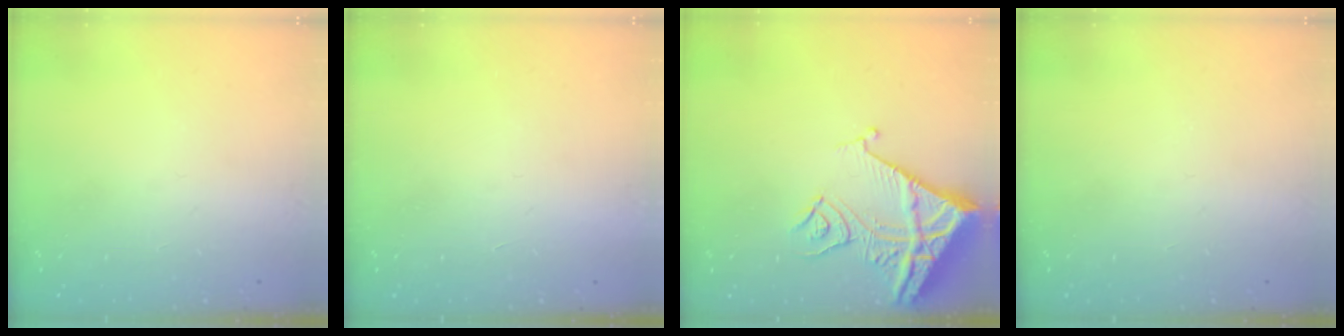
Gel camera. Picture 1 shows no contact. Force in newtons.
{"total": 1.5, "press": 1.5, "slide": 0.1}
{"total": 13.5, "press": 13.5, "slide": 1.4}
{"total": 0.0}